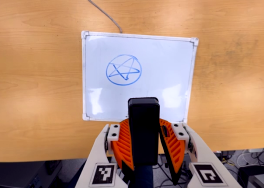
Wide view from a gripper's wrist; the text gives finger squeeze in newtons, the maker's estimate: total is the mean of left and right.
{"total": 6.3, "left": 5.8, "right": 6.7}